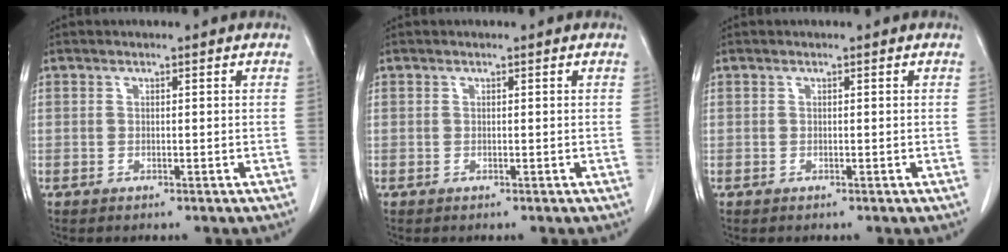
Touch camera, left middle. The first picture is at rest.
{"total": 0.0}
{"total": 0.0}